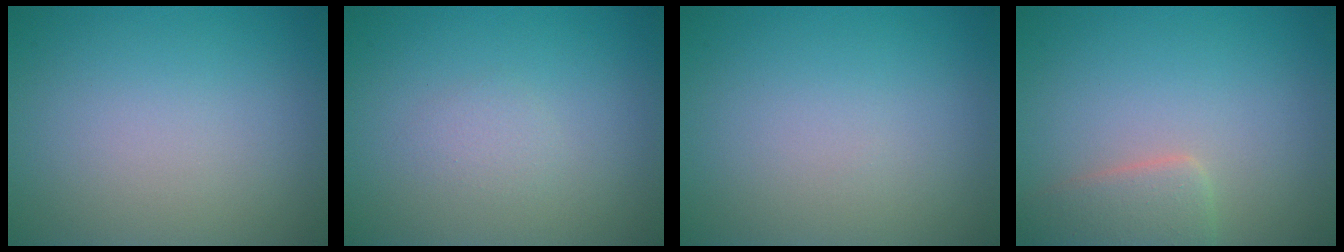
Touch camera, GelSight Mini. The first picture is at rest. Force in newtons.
{"total": 1.0, "press": 1.0, "slide": 0.1}
{"total": 0.0}
{"total": 2.9, "press": 2.9, "slide": 0.3}